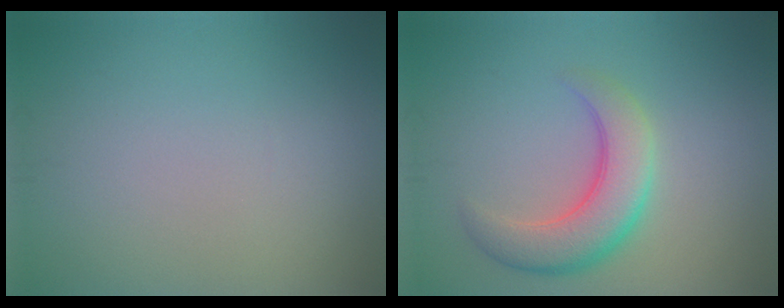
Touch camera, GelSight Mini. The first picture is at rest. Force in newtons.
{"total": 5.5, "press": 5.5, "slide": 0.3}